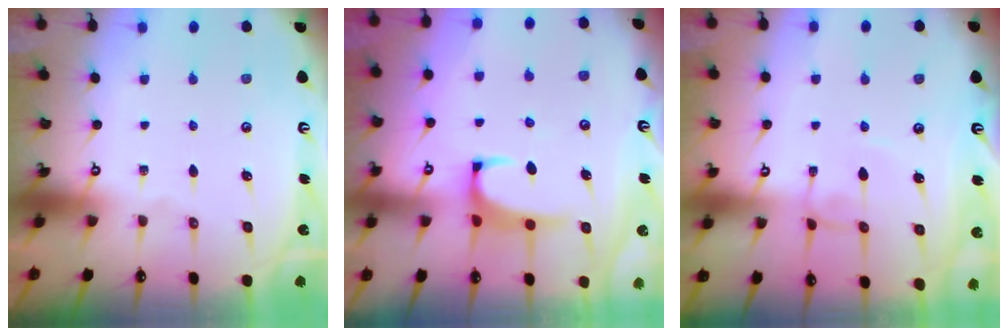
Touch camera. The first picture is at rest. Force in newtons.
{"total": 2.0, "press": 1.7, "slide": 1.0}
{"total": 2.9, "press": 2.9, "slide": 0.2}